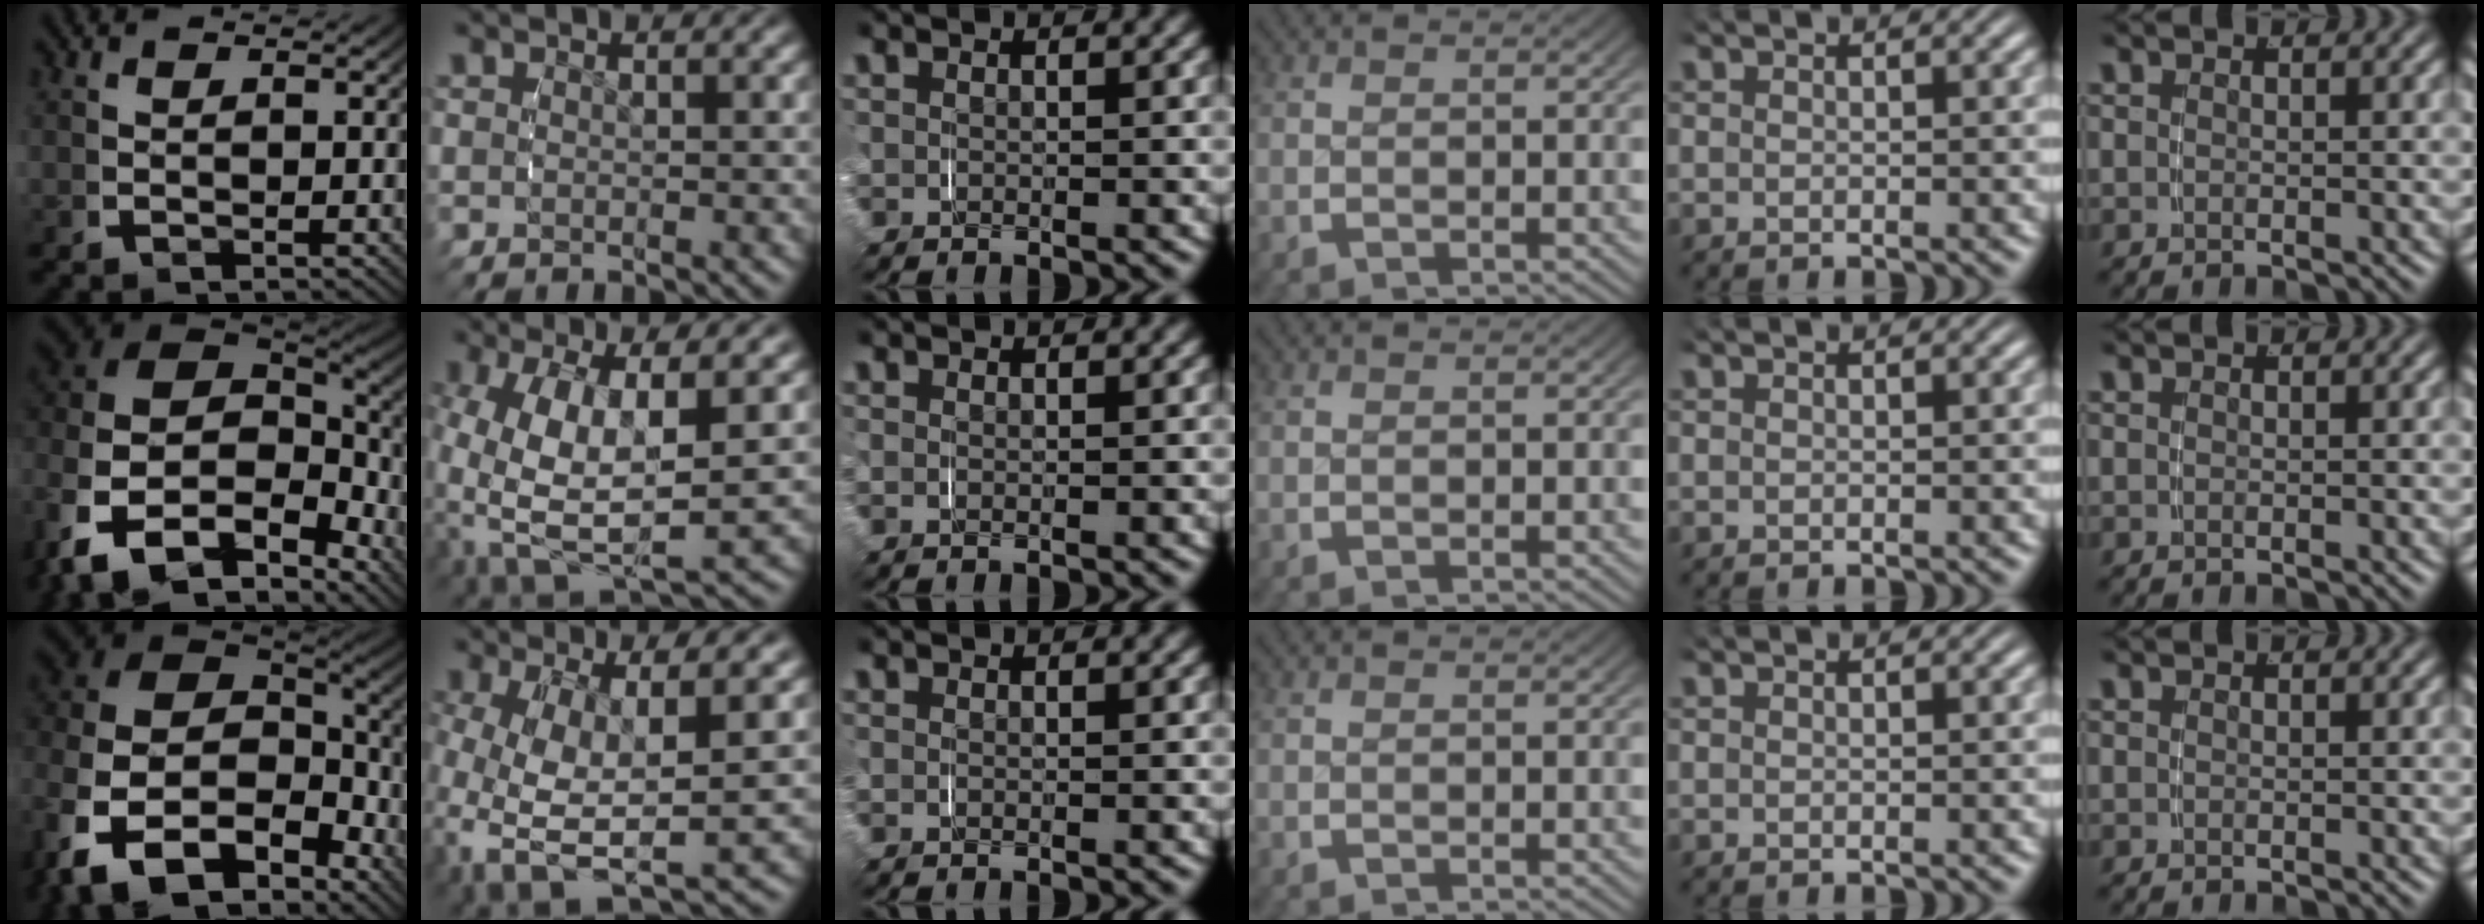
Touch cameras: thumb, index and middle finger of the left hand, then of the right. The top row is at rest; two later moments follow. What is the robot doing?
{"motion": "grasp_and_lifting", "object": "jacket"}